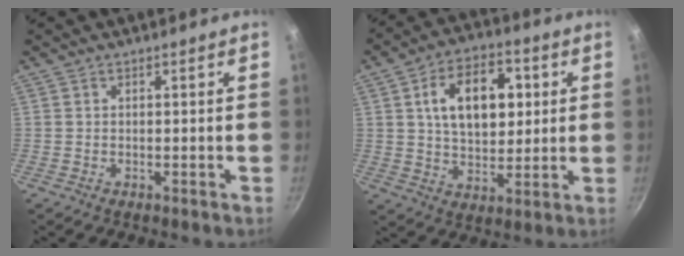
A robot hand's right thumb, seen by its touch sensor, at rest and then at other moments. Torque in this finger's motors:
{"motor_torque": [-0.77, 1.19, 0.79, 0.59, 0.11]}